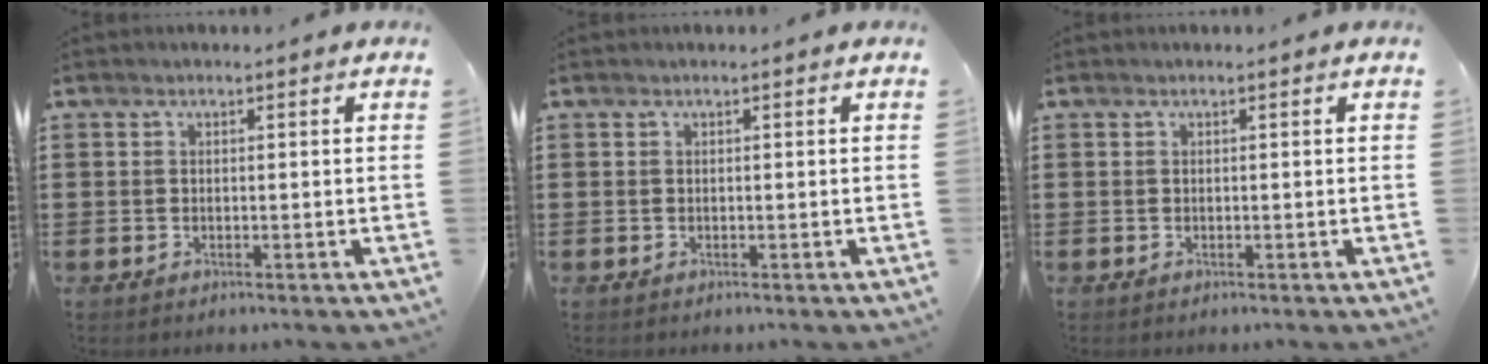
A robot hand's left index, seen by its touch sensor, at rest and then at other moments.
{"total": 0.0}
{"total": 0.0}